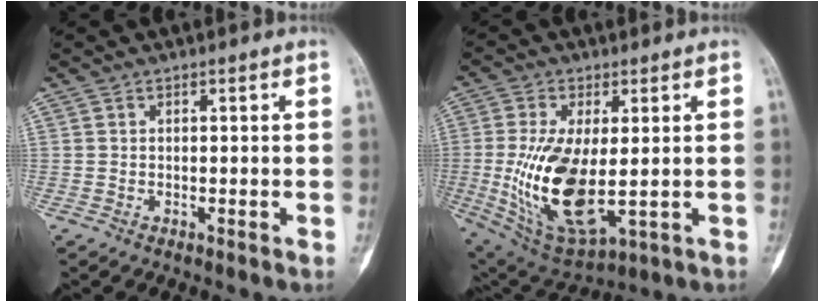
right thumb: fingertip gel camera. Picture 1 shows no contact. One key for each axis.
{"total": 16.8, "fx": -1.1, "fy": 7.5, "fz": 15.0, "tx": -0.293, "ty": -0.021, "tz": 0.004}